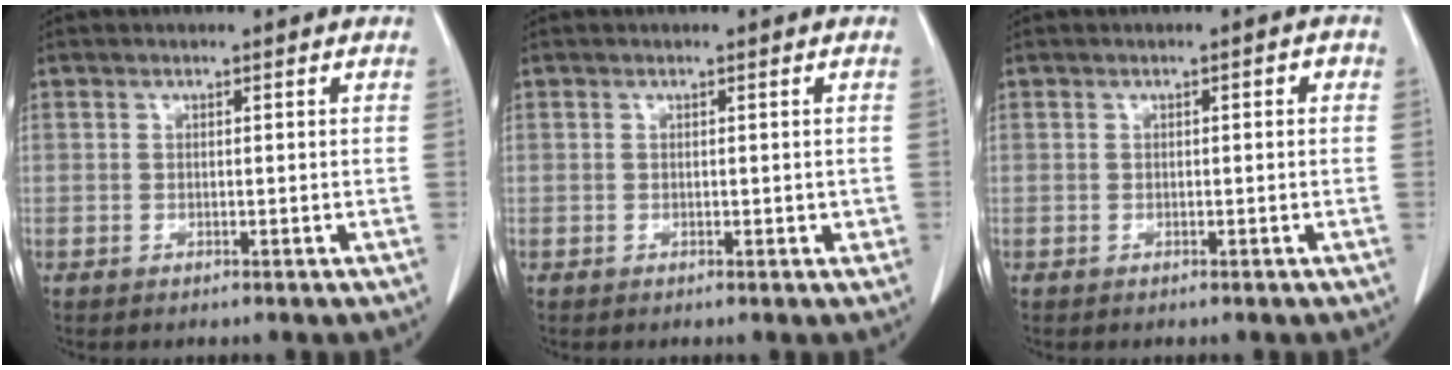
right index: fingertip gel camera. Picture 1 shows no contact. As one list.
[{"total": 1.2, "force": [0.0, 0.8, 0.8], "torque": [-0.007, 0.001, 0.002]}, {"total": 1.1, "force": [0.1, 0.4, 1.0], "torque": [-0.012, 0.004, 0.000]}]